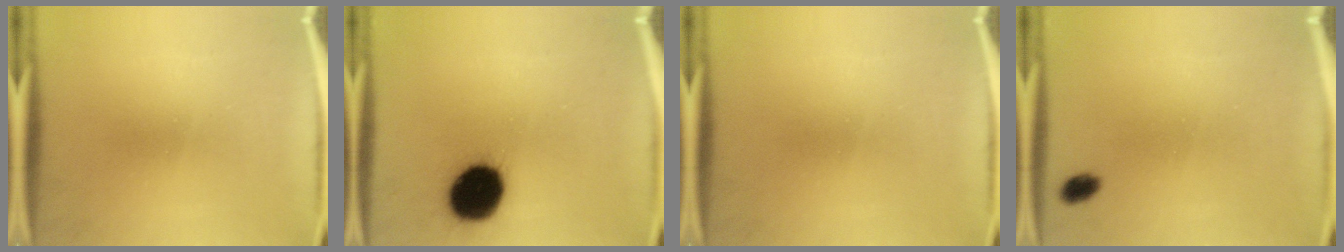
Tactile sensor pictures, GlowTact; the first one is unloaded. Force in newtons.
{"total": 18.6}
{"total": 0.0}
{"total": 2.2}